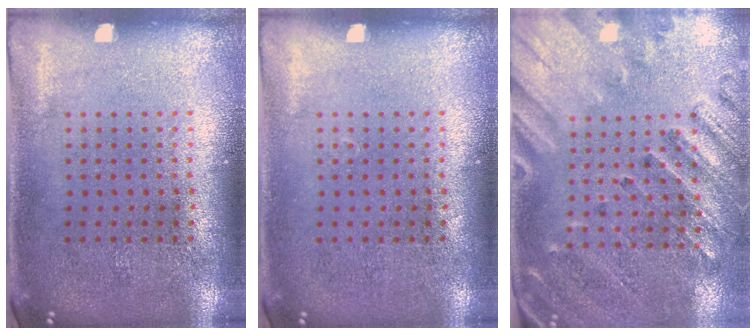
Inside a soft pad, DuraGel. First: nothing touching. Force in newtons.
{"total": 0.0}
{"total": 2.5, "press": 2.1, "slide": 1.4}